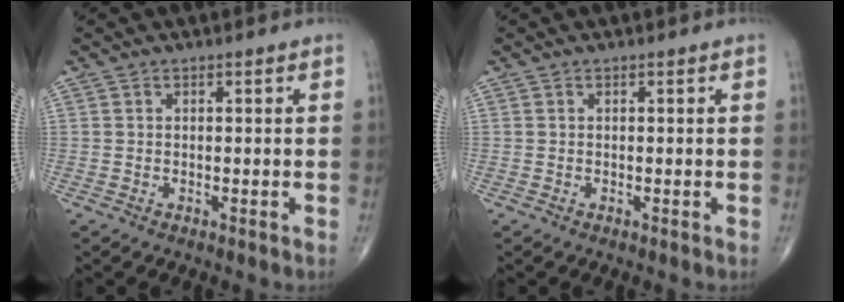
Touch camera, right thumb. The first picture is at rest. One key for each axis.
{"total": 0.0}